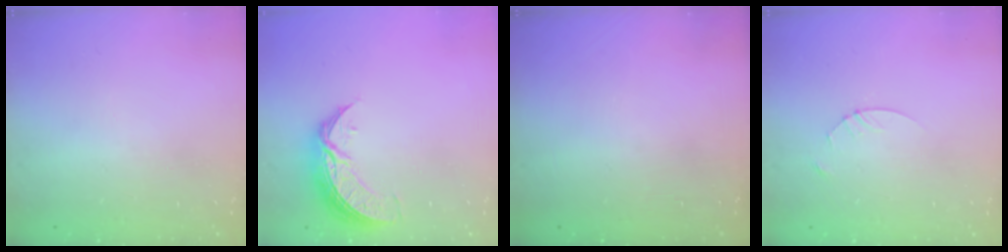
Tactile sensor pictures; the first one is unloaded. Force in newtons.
{"total": 8.8, "press": 8.8, "slide": 0.4}
{"total": 0.0}
{"total": 2.5, "press": 2.5, "slide": 0.3}